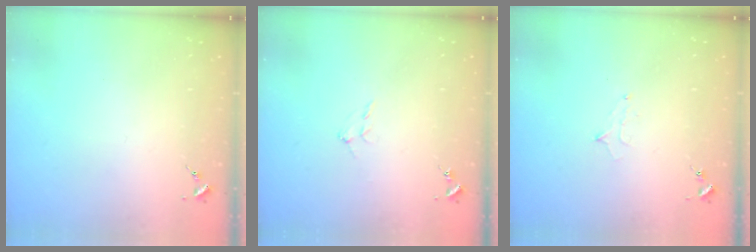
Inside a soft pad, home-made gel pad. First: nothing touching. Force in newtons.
{"total": 5.0, "press": 5.0, "slide": 0.9}
{"total": 5.8, "press": 5.7, "slide": 0.6}